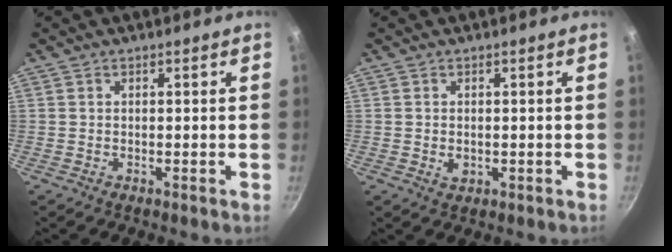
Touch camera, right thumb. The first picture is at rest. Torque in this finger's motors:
{"motor_torque": [-0.31, 0.01, 0.00, 0.39, -0.01]}